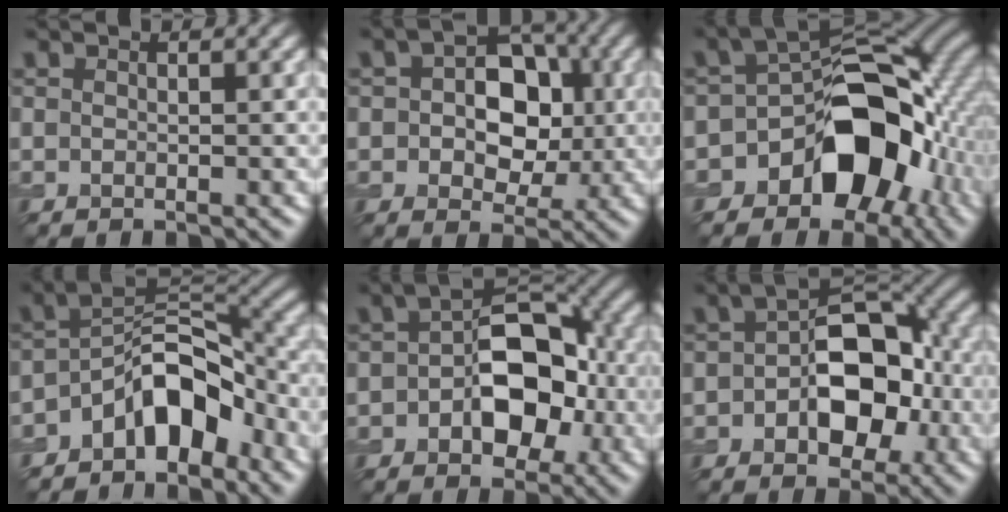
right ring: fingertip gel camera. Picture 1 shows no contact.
{"total": 6.8, "force": [0.6, 4.7, 4.8], "torque": [-0.059, 0.009, 0.004]}
{"total": 11.7, "force": [-4.4, 7.7, 7.7], "torque": [-0.091, 0.009, -0.080]}
{"total": 7.0, "force": [-3.9, 3.4, 4.7], "torque": [-0.064, 0.019, -0.077]}
{"total": 7.9, "force": [-1.0, 4.9, 6.2], "torque": [-0.086, 0.018, -0.021]}
{"total": 8.1, "force": [-0.9, 4.9, 6.4], "torque": [-0.090, 0.018, -0.019]}